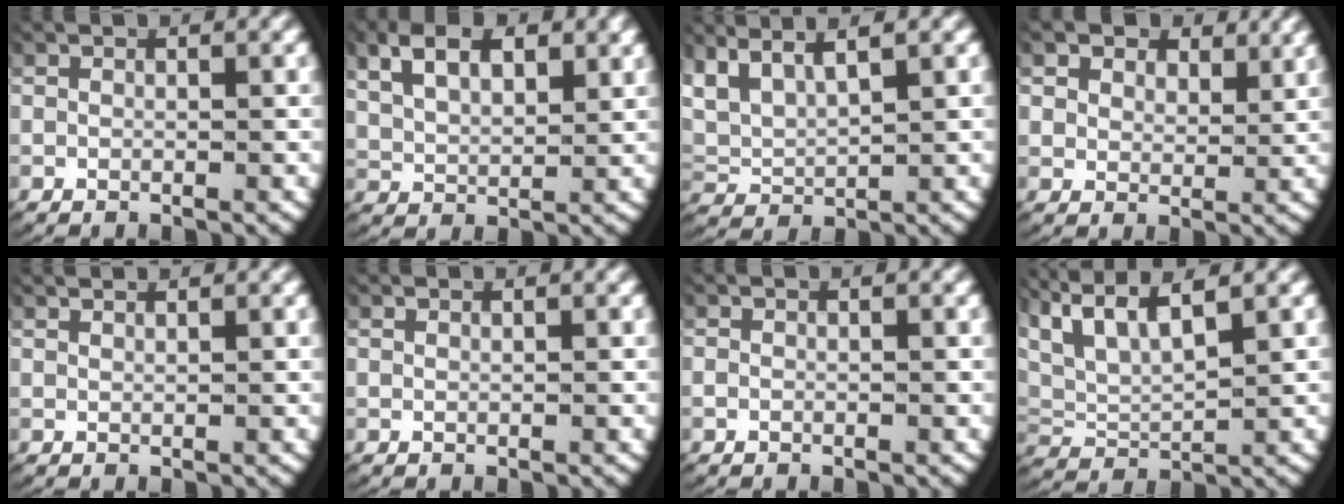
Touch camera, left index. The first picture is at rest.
{"total": 6.1, "force": [3.1, 3.8, 3.6], "torque": [-0.070, 0.001, 0.054]}
{"total": 6.1, "force": [2.5, 4.3, 3.6], "torque": [-0.099, 0.000, 0.044]}
{"total": 2.7, "force": [2.2, 1.2, 1.0], "torque": [-0.023, -0.008, 0.042]}
{"total": 1.5, "force": [1.4, -0.3, 0.2], "torque": [-0.006, -0.001, 0.027]}
{"total": 0.6, "force": [0.5, -0.2, 0.1], "torque": [-0.003, 0.000, 0.011]}
{"total": 0.5, "force": [-0.2, 0.4, 0.3], "torque": [-0.011, 0.001, -0.002]}
{"total": 7.4, "force": [3.1, 4.8, 4.7], "torque": [-0.124, -0.012, 0.057]}